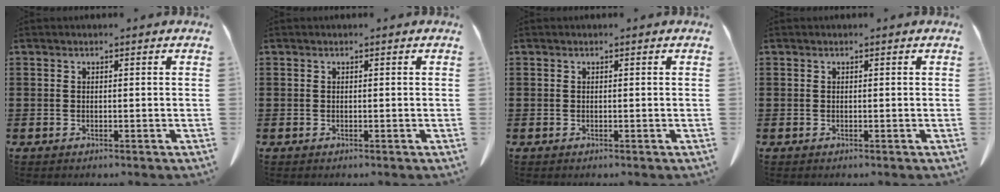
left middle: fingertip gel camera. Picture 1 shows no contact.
{"total": 0.0}
{"total": 0.0}
{"total": 0.0}